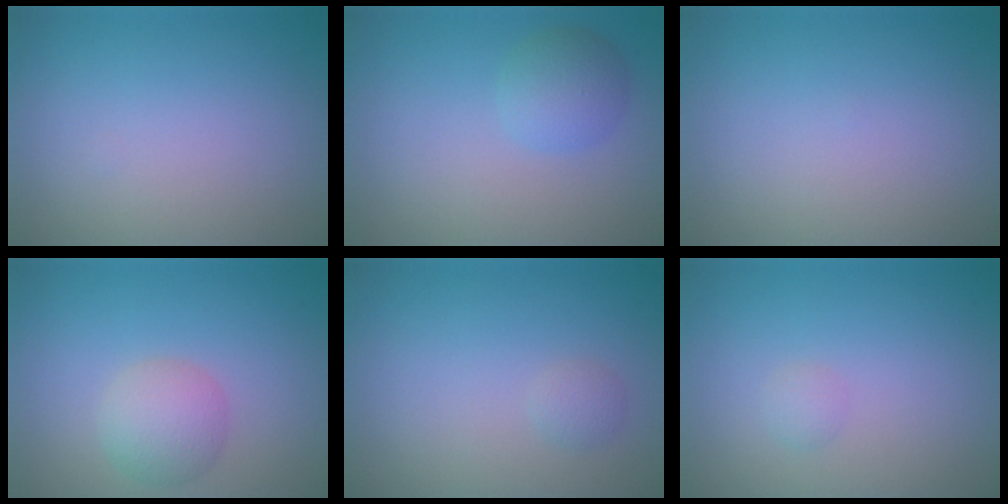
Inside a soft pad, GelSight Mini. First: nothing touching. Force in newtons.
{"total": 2.7, "press": 2.7, "slide": 0.1}
{"total": 0.0}
{"total": 3.1, "press": 3.1, "slide": 0.1}
{"total": 0.9, "press": 0.9, "slide": 0.0}
{"total": 0.7, "press": 0.7, "slide": 0.0}